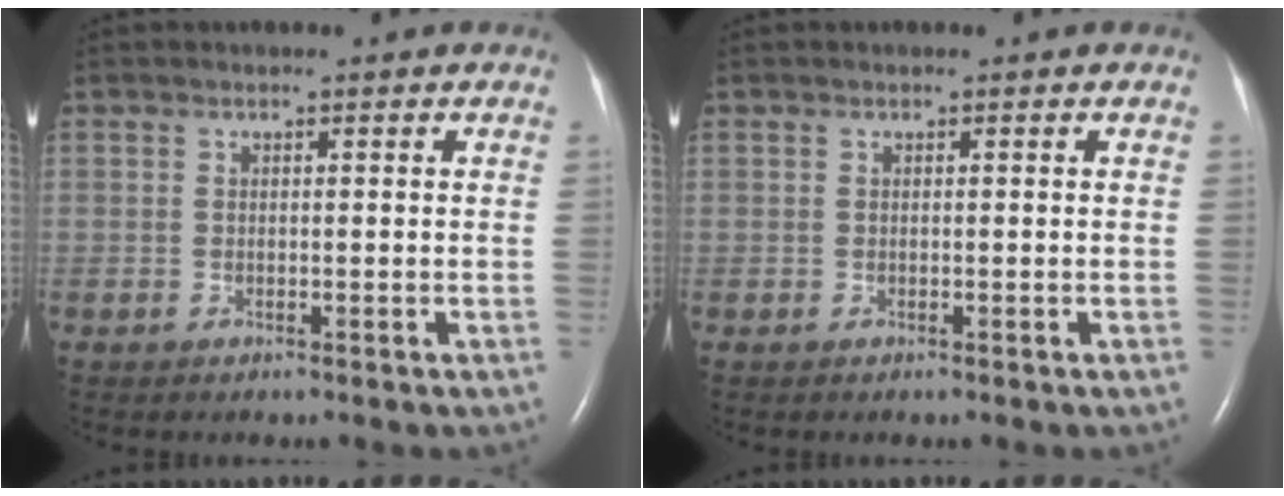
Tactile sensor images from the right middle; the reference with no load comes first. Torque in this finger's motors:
{"motor_torque": [0.17, -0.16, 0.02, 0.02]}